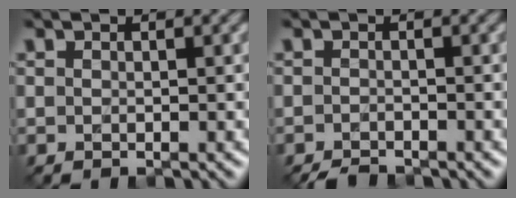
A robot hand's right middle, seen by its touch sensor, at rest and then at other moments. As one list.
[{"total": 2.2, "force": [-2.0, 0.3, 0.7], "torque": [-0.011, -0.007, -0.039]}]